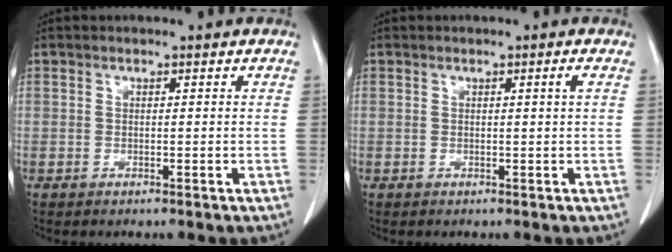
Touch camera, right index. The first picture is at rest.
{"total": 0.9, "force": [0.2, -0.4, 0.8], "torque": [-0.013, -0.002, 0.006]}